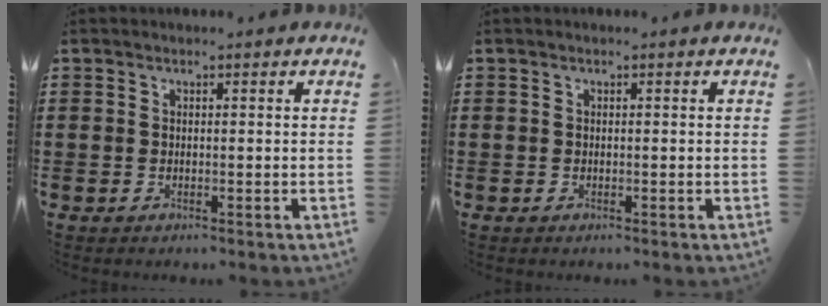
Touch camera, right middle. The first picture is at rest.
{"total": 0.0}